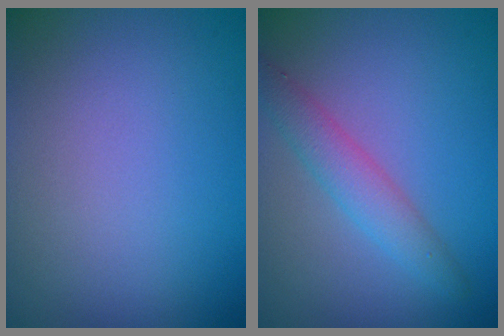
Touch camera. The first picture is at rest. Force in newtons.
{"total": 3.0, "press": 3.0, "slide": 0.3}